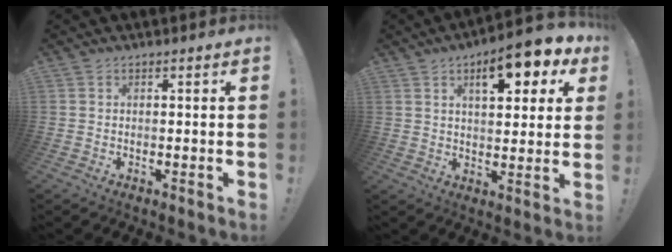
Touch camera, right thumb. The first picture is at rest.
{"total": 12.7, "force": [6.1, 4.7, 10.0], "torque": [-0.135, -0.026, 0.099]}